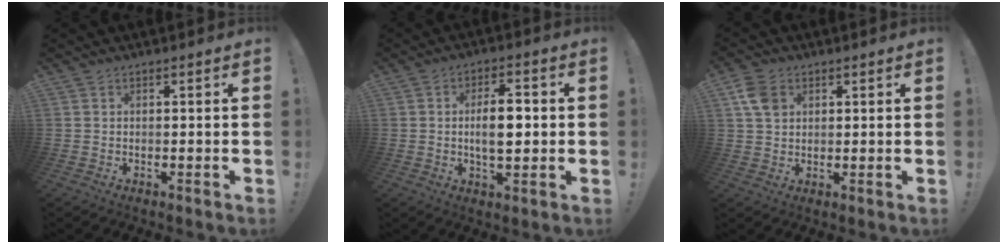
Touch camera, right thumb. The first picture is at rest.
{"total": 8.8, "force": [-0.1, 4.2, 7.7], "torque": [-0.133, 0.005, -0.009]}
{"total": 6.9, "force": [2.5, 5.1, 3.8], "torque": [-0.068, 0.001, 0.051]}